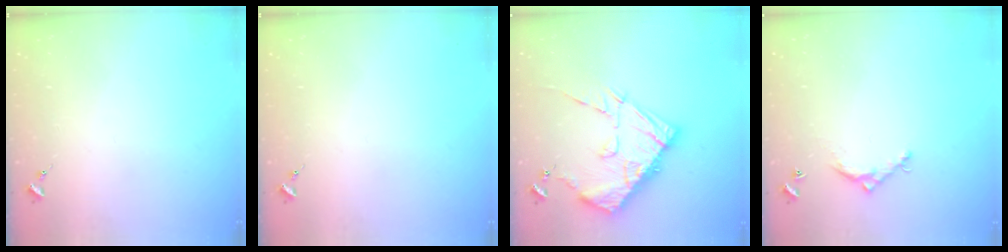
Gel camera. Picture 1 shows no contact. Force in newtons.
{"total": 0.0}
{"total": 18.0, "press": 17.9, "slide": 1.9}
{"total": 5.5, "press": 5.5, "slide": 0.3}